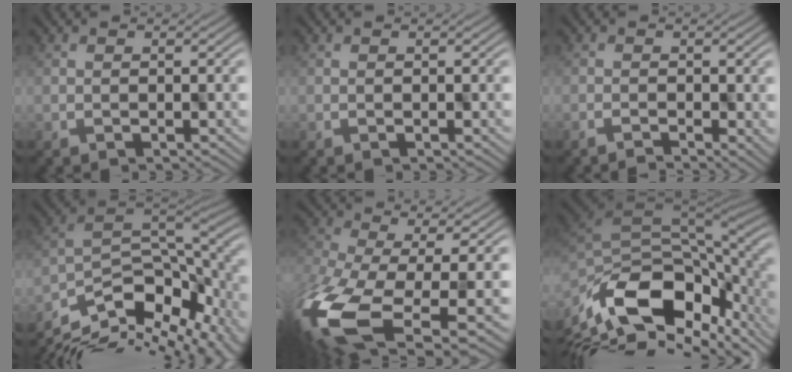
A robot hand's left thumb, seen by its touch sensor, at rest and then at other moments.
{"total": 0.0}
{"total": 0.7, "force": [-0.7, -0.2, -0.2], "torque": [0.003, -0.001, -0.017]}
{"total": 12.0, "force": [-6.5, 5.3, 8.5], "torque": [-0.188, -0.023, -0.101]}
{"total": 13.1, "force": [-3.7, 5.8, 11.1], "torque": [-0.301, -0.054, -0.035]}
{"total": 13.5, "force": [-3.7, 7.5, 10.6], "torque": [-0.233, -0.042, -0.049]}